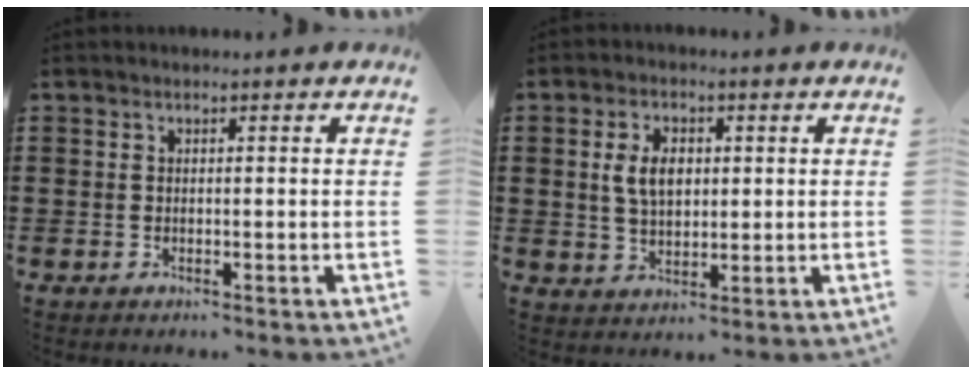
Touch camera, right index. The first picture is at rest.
{"total": 5.4, "force": [0.9, 3.3, 4.2], "torque": [-0.089, 0.007, 0.009]}